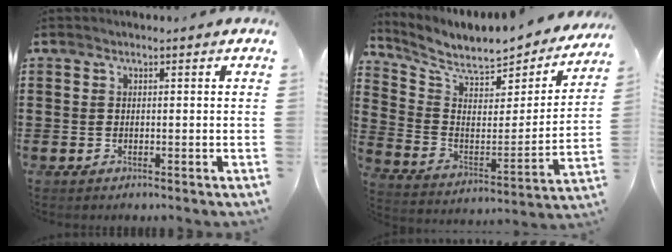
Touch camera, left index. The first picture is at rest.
{"total": 6.7, "force": [6.1, 1.3, 2.4], "torque": [-0.071, -0.057, 0.098]}